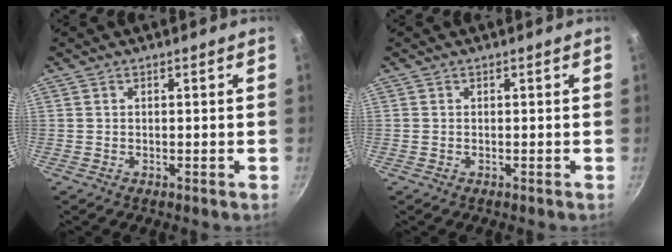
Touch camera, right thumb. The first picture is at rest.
{"total": 0.0}